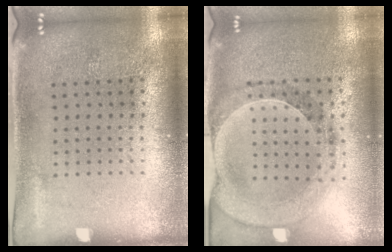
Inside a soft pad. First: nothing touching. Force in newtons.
{"total": 1.0, "press": 0.9, "slide": 0.2}